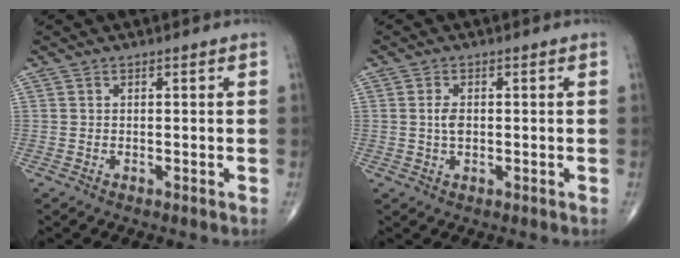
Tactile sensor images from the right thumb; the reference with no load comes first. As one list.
[{"total": 2.6, "force": [0.0, 1.5, 2.1], "torque": [-0.039, 0.000, -0.001]}]